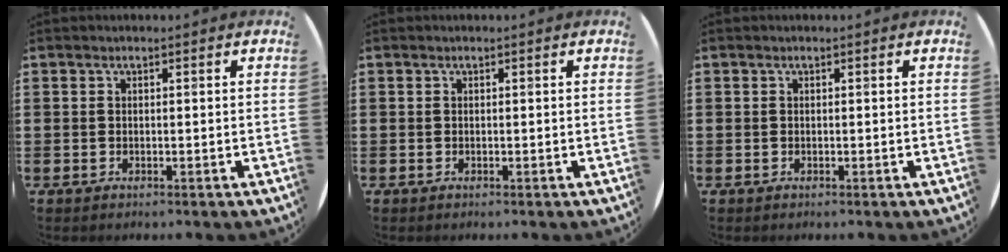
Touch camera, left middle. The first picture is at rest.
{"total": 0.0}
{"total": 0.0}